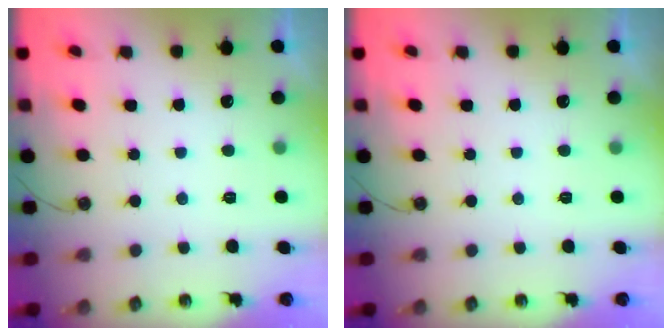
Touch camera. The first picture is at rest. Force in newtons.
{"total": 0.0}